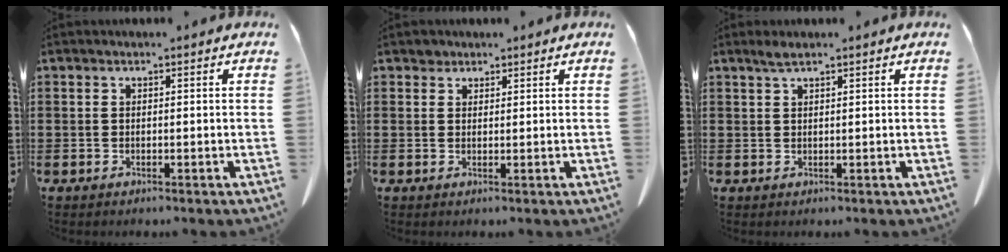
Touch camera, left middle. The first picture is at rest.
{"total": 1.2, "force": [1.1, 0.6, 0.0], "torque": [-0.003, 0.001, 0.022]}
{"total": 1.5, "force": [1.1, 0.1, 1.0], "torque": [-0.022, 0.000, 0.020]}